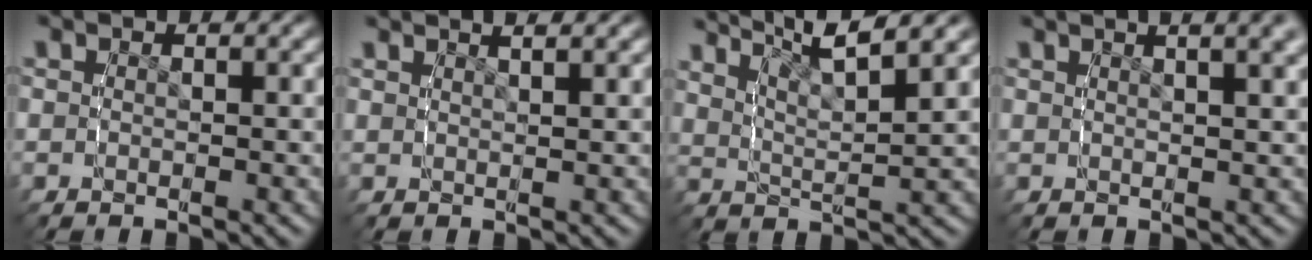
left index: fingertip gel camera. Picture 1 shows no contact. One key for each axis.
{"total": 2.4, "fx": 2.1, "fy": -0.6, "fz": 0.9, "tx": -0.009, "ty": 0.004, "tz": 0.036}
{"total": 7.3, "fx": 5.9, "fy": 1.2, "fz": 4.1, "tx": -0.064, "ty": 0.015, "tz": 0.089}
{"total": 5.0, "fx": 3.2, "fy": 0.7, "fz": 3.7, "tx": -0.037, "ty": 0.022, "tz": 0.044}